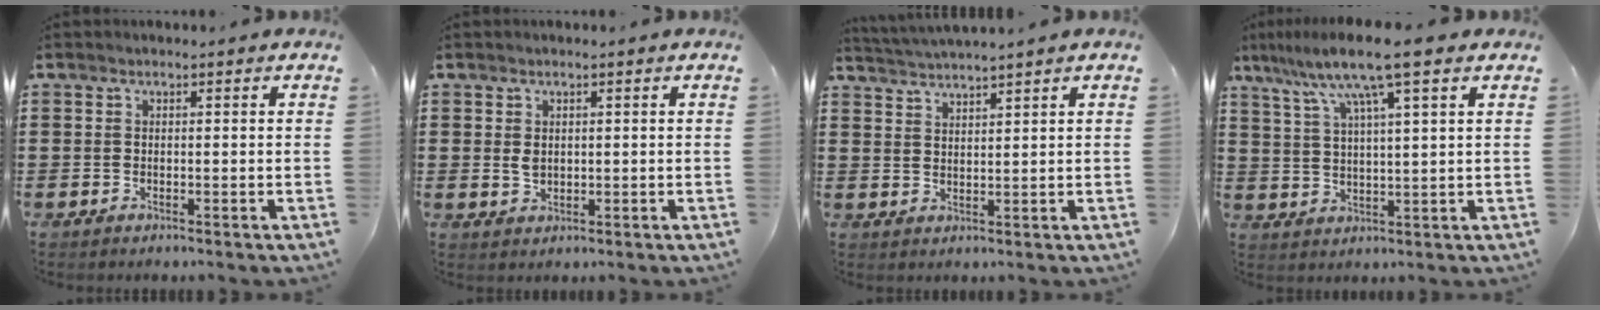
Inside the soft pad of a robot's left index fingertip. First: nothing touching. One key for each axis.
{"total": 1.7, "fx": 0.3, "fy": 1.2, "fz": 1.1, "tx": -0.025, "ty": 0.006, "tz": 0.006}
{"total": 2.2, "fx": 2.2, "fy": -0.6, "fz": 0.0, "tx": -0.008, "ty": -0.008, "tz": 0.040}
{"total": 9.5, "fx": 6.3, "fy": 0.2, "fz": 7.2, "tx": -0.154, "ty": -0.014, "tz": 0.106}